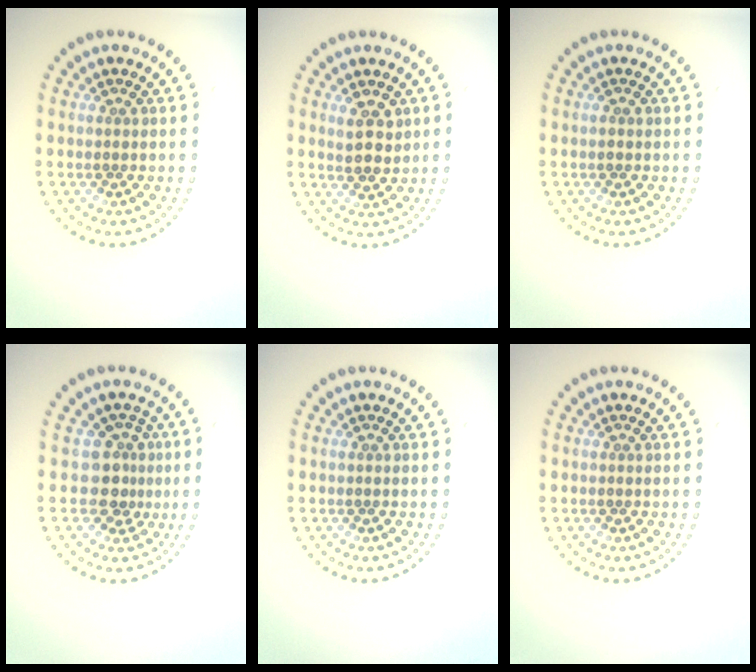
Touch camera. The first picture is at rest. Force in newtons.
{"total": 2.4, "press": 2.2, "slide": 0.7}
{"total": 0.8, "press": 0.8, "slide": 0.1}
{"total": 2.6, "press": 1.9, "slide": 1.8}
{"total": 0.0}
{"total": 0.0}